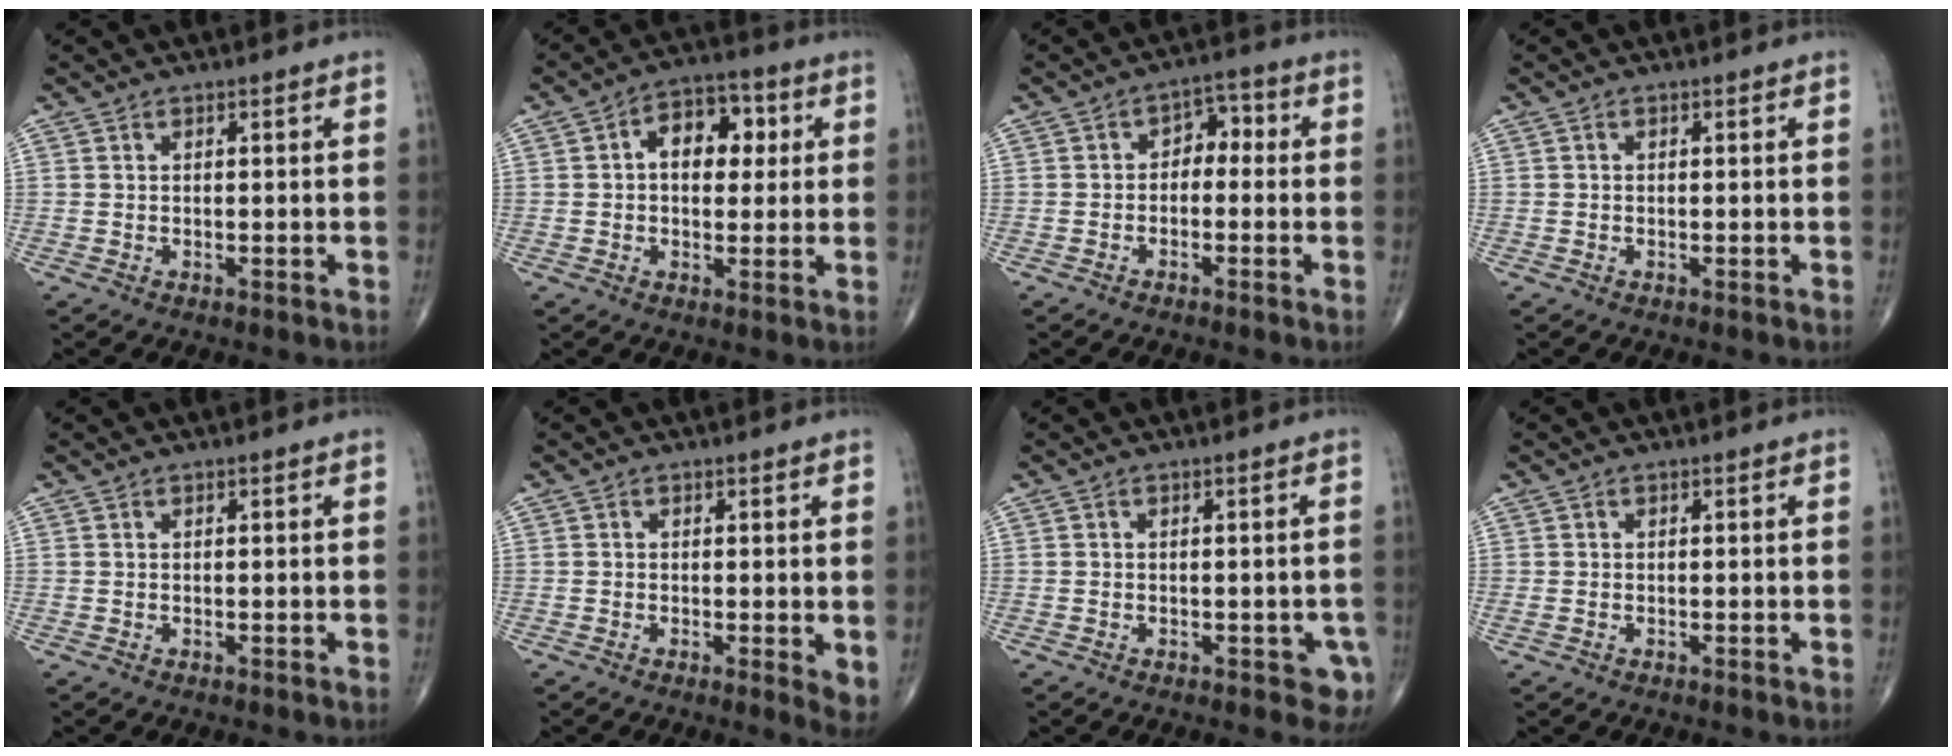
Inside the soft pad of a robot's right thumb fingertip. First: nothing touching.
{"total": 9.7, "force": [1.8, 6.4, 7.1], "torque": [-0.070, 0.017, 0.021]}
{"total": 4.4, "force": [-0.6, 3.2, 3.0], "torque": [-0.017, 0.028, -0.025]}
{"total": 0.0}
{"total": 0.0}
{"total": 3.7, "force": [-0.4, 1.1, 3.5], "torque": [-0.050, -0.011, -0.011]}
{"total": 4.0, "force": [-1.7, 2.1, 2.9], "torque": [-0.012, 0.003, -0.020]}
{"total": 1.0, "force": [-0.3, 0.6, 0.7], "torque": [-0.019, -0.002, -0.005]}